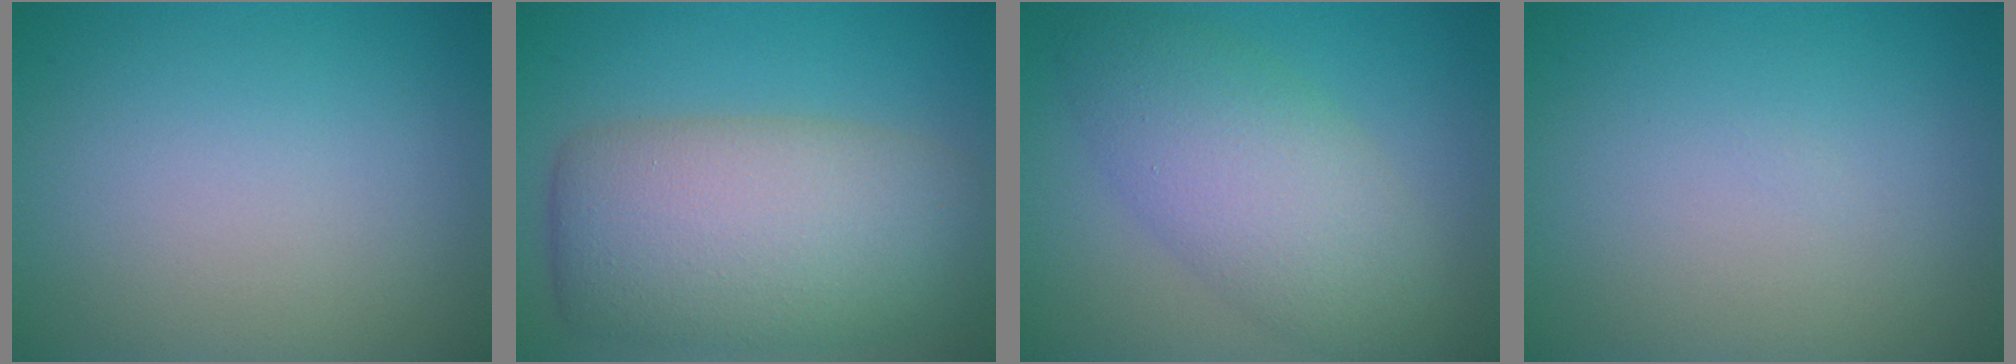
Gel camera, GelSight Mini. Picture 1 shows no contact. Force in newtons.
{"total": 10.1, "press": 10.1, "slide": 0.7}
{"total": 6.6, "press": 6.6, "slide": 0.1}
{"total": 0.0}